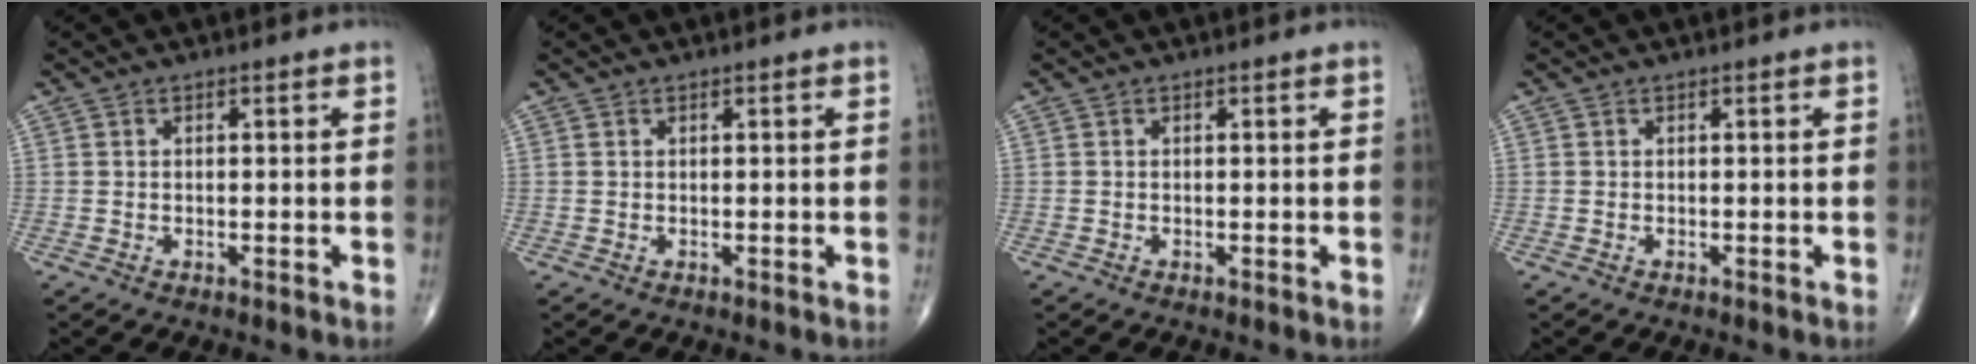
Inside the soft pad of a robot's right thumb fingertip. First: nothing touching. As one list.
[{"total": 0.0}, {"total": 0.0}, {"total": 0.0}]